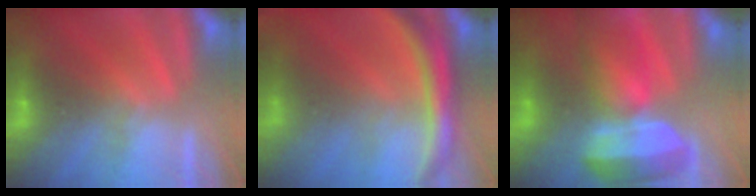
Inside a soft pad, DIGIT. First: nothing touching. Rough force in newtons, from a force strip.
{"total": 9.2}
{"total": 7.1}